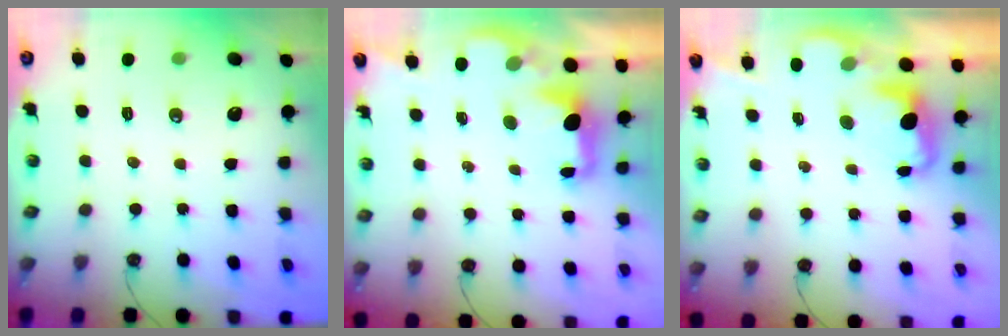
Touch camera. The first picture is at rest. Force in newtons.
{"total": 2.3, "press": 2.2, "slide": 0.8}
{"total": 2.2, "press": 2.1, "slide": 0.5}